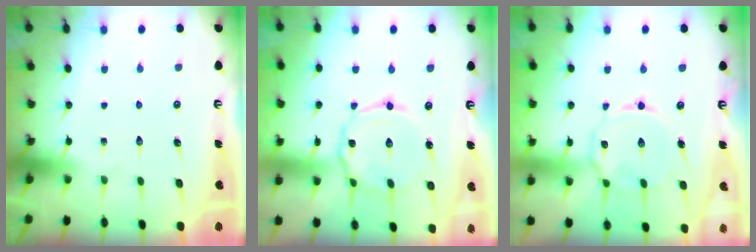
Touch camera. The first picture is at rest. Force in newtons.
{"total": 8.0, "press": 8.0, "slide": 0.5}
{"total": 6.7, "press": 6.7, "slide": 0.6}